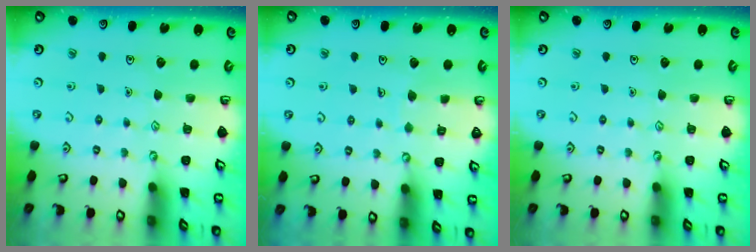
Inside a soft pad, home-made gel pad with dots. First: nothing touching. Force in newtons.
{"total": 3.5, "press": 3.5, "slide": 0.2}
{"total": 0.0}